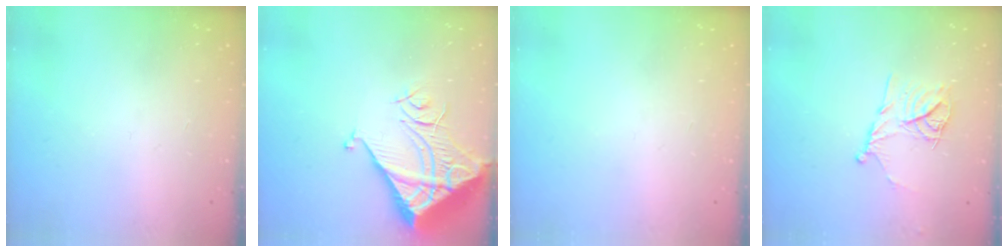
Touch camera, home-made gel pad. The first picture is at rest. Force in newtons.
{"total": 10.3, "press": 10.3, "slide": 1.3}
{"total": 0.0}
{"total": 11.8, "press": 11.8, "slide": 0.9}